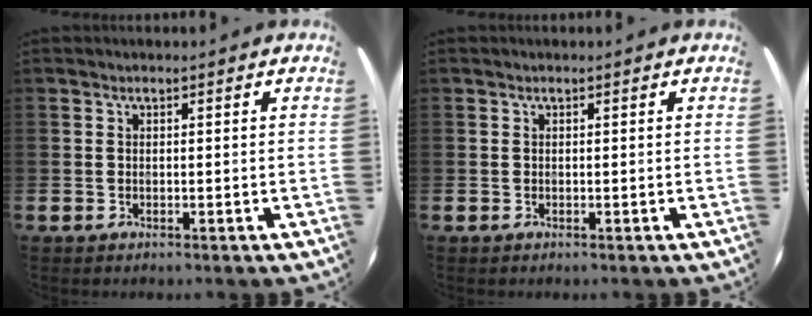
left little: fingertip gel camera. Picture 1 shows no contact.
{"total": 0.0}